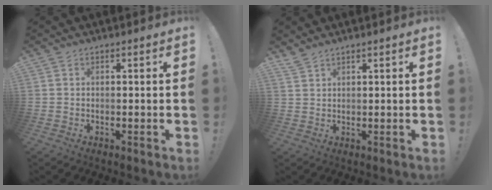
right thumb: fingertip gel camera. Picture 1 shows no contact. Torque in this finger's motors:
{"motor_torque": [-0.03, 0.00, -0.08, 0.35, 0.17]}